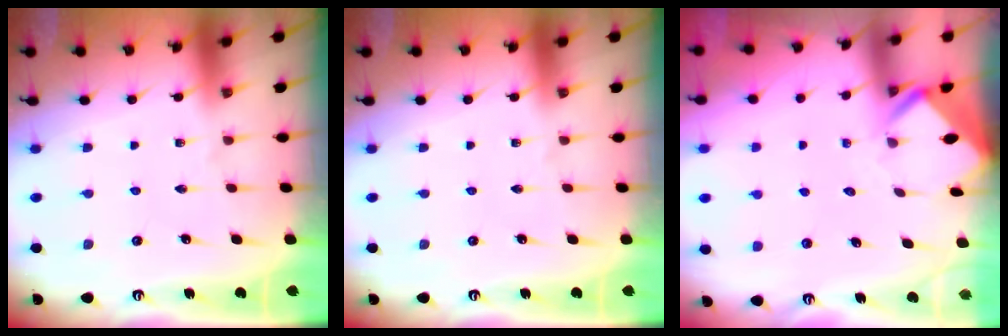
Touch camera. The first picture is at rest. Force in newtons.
{"total": 0.0}
{"total": 2.8, "press": 2.8, "slide": 0.2}